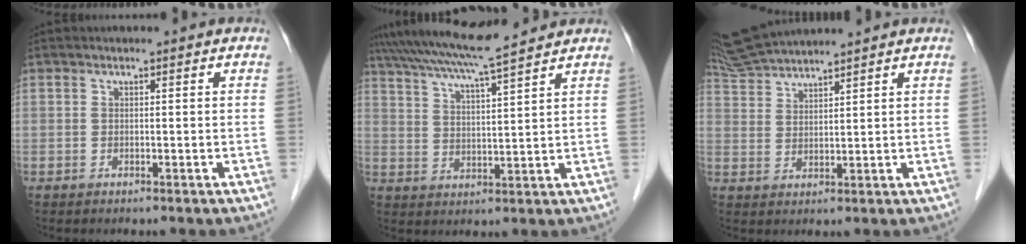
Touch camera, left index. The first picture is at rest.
{"total": 11.2, "force": [9.9, -1.0, 5.2], "torque": [-0.097, 0.020, 0.161]}
{"total": 8.3, "force": [8.0, -0.7, 2.2], "torque": [-0.051, 0.027, 0.157]}